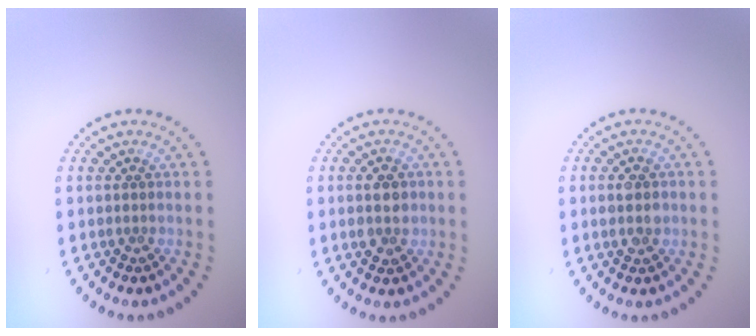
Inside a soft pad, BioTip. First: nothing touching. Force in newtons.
{"total": 3.0, "press": 3.0, "slide": 0.2}
{"total": 2.5, "press": 2.5, "slide": 0.1}